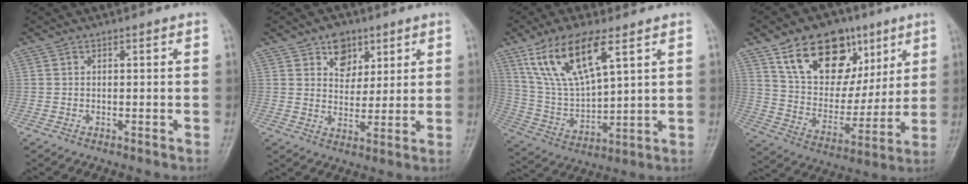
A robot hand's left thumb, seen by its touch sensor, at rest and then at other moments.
{"total": 6.9, "force": [3.7, 5.0, 2.9], "torque": [-0.011, -0.016, 0.058]}
{"total": 14.9, "force": [7.9, 5.3, 11.5], "torque": [-0.218, -0.027, 0.162]}
{"total": 20.2, "force": [10.5, 13.2, 11.2], "torque": [-0.126, -0.033, 0.184]}